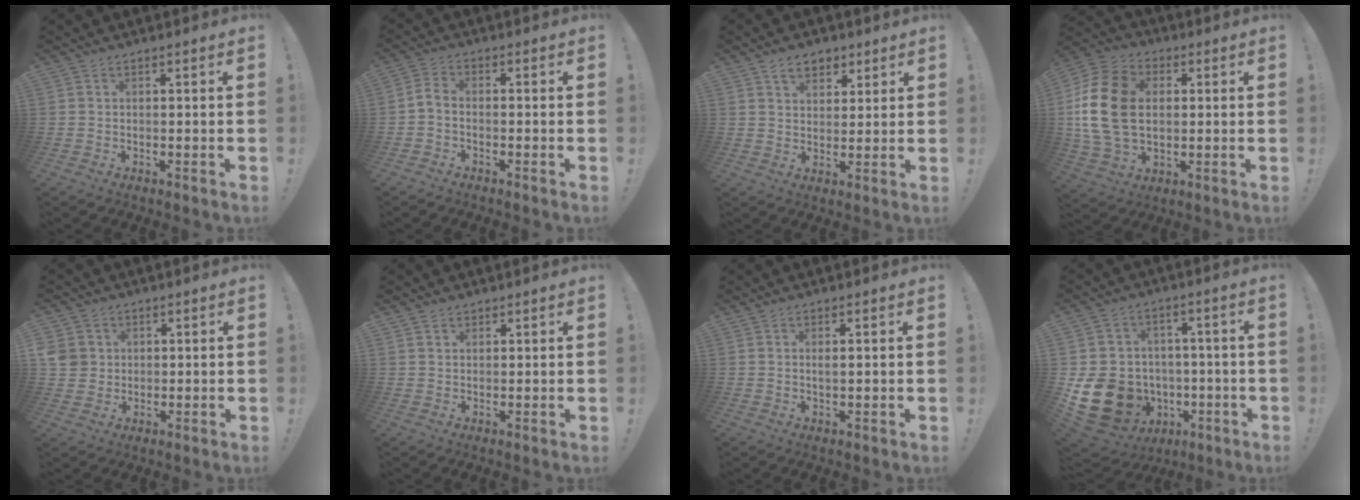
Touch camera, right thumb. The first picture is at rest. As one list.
[{"total": 2.5, "force": [-1.6, 1.0, 1.7], "torque": [-0.041, 0.009, -0.029]}, {"total": 6.6, "force": [3.9, 4.5, 2.9], "torque": [-0.042, -0.011, 0.071]}, {"total": 19.5, "force": [1.8, 14.3, 13.2], "torque": [-0.251, 0.011, 0.036]}, {"total": 5.5, "force": [1.3, 5.2, 1.5], "torque": [-0.032, -0.002, 0.028]}, {"total": 1.7, "force": [1.3, 1.0, 0.4], "torque": [-0.006, -0.004, 0.024]}, {"total": 1.4, "force": [0.3, 0.3, 1.4], "torque": [-0.019, -0.004, 0.002]}, {"total": 17.5, "force": [-4.1, 14.9, 8.1], "torque": [-0.178, 0.027, -0.037]}]